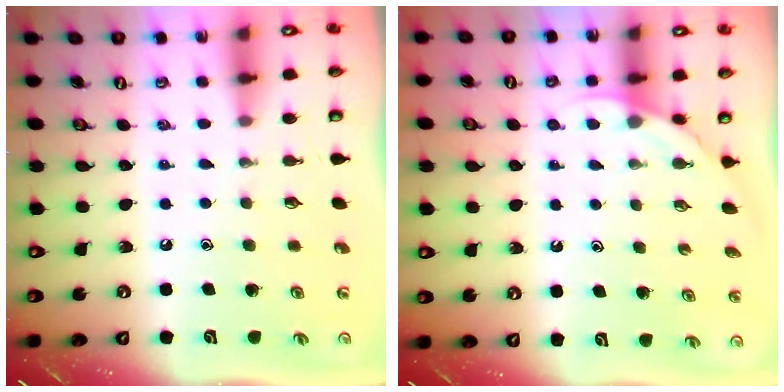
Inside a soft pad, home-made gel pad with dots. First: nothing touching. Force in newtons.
{"total": 2.5, "press": 2.5, "slide": 0.2}